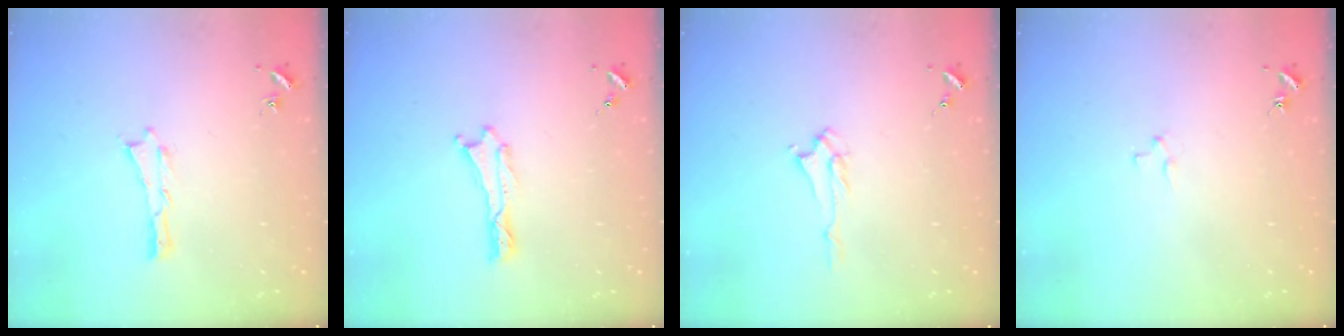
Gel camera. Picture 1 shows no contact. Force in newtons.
{"total": 0.0}
{"total": 1.4, "press": 1.4, "slide": 0.3}
{"total": 1.9, "press": 1.9, "slide": 0.2}